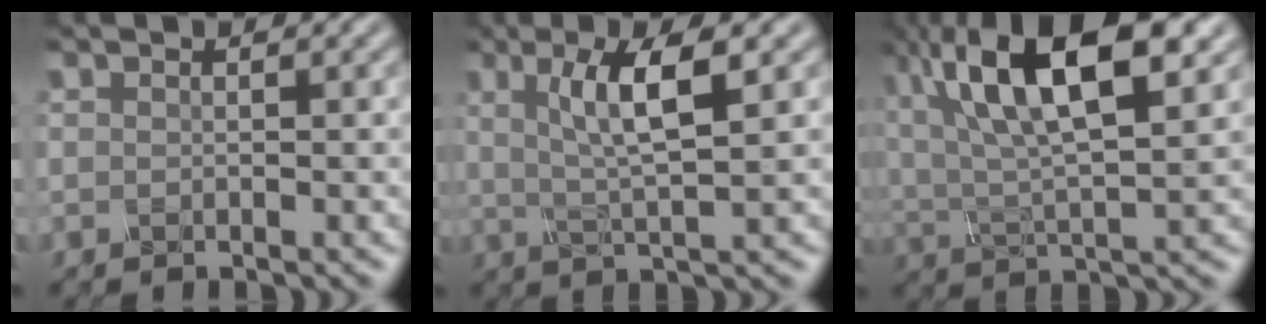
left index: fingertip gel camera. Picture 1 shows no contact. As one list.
[{"total": 5.7, "force": [1.4, 1.2, 5.4], "torque": [-0.098, -0.003, 0.025]}, {"total": 13.7, "force": [6.0, 5.2, 11.1], "torque": [-0.198, 0.018, 0.096]}]